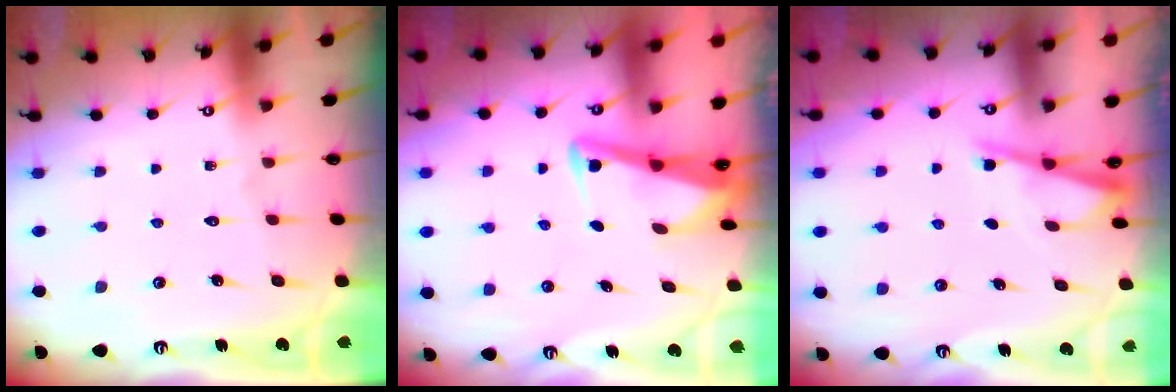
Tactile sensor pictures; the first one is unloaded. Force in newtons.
{"total": 3.6, "press": 3.6, "slide": 0.4}
{"total": 2.5, "press": 2.4, "slide": 0.3}